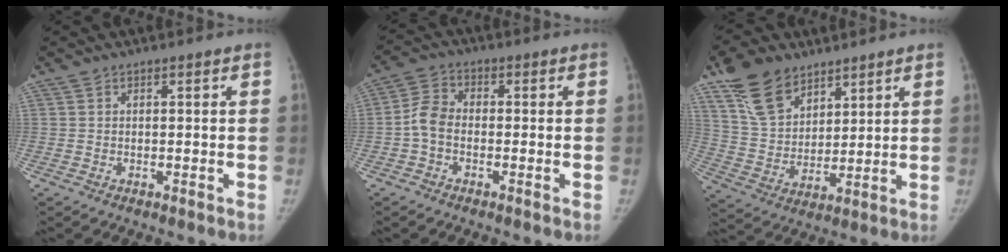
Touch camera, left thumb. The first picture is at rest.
{"total": 5.0, "force": [-1.3, 3.5, 3.4], "torque": [-0.063, 0.017, -0.038]}
{"total": 13.2, "force": [8.8, 7.7, 6.2], "torque": [-0.095, -0.031, 0.173]}